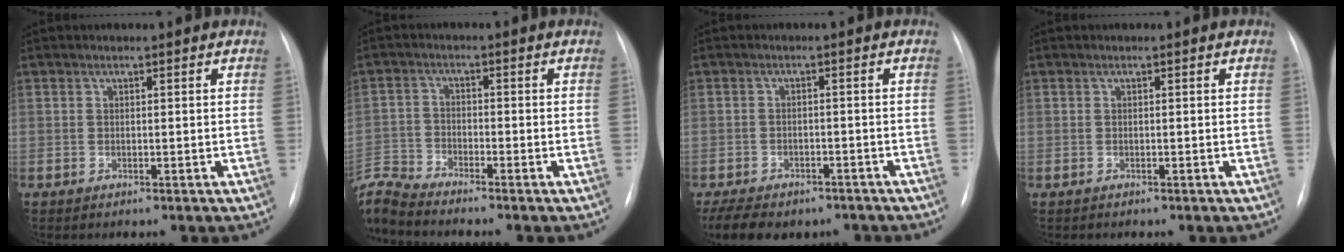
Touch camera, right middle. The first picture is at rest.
{"total": 7.4, "force": [-7.3, -1.1, 0.8], "torque": [-0.035, 0.004, -0.146]}
{"total": 12.9, "force": [-9.8, 6.3, 5.7], "torque": [-0.117, -0.001, -0.131]}
{"total": 0.7, "force": [-0.6, 0.2, 0.3], "torque": [-0.010, -0.001, -0.009]}